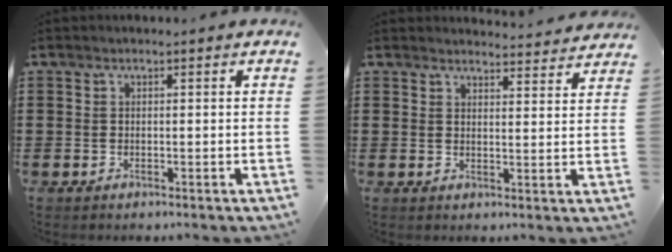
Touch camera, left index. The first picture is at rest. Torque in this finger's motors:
{"motor_torque": [2.14, 0.00, -0.02, -0.01]}